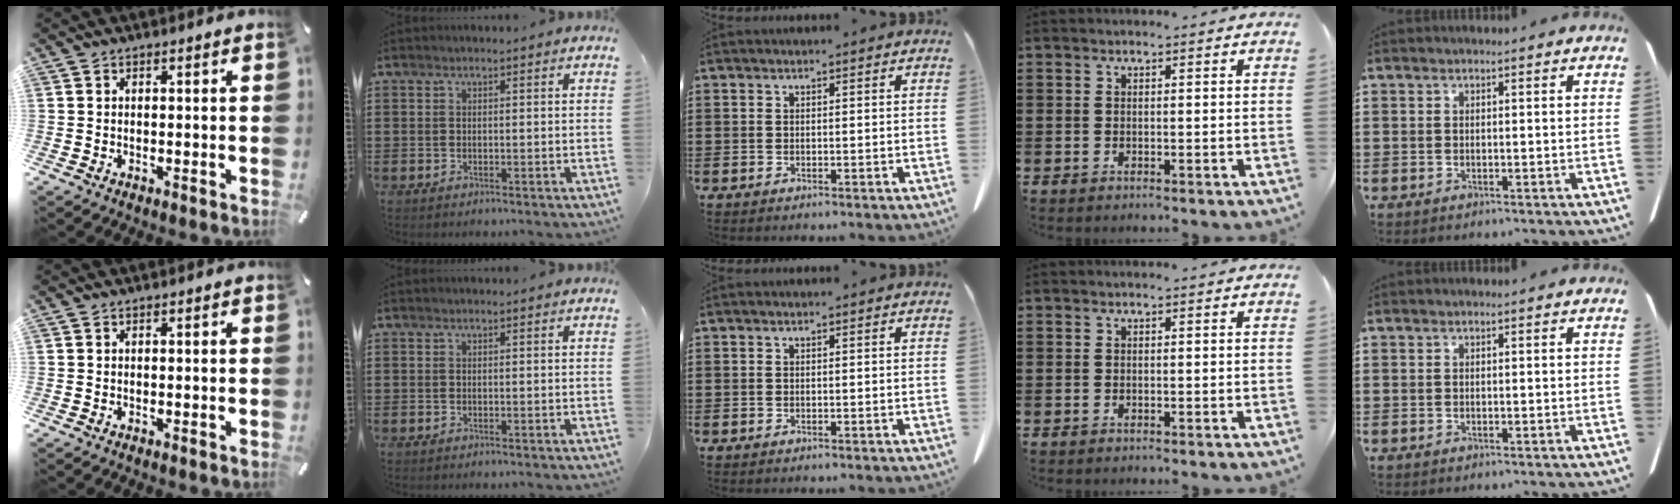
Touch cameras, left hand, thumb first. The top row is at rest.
{}